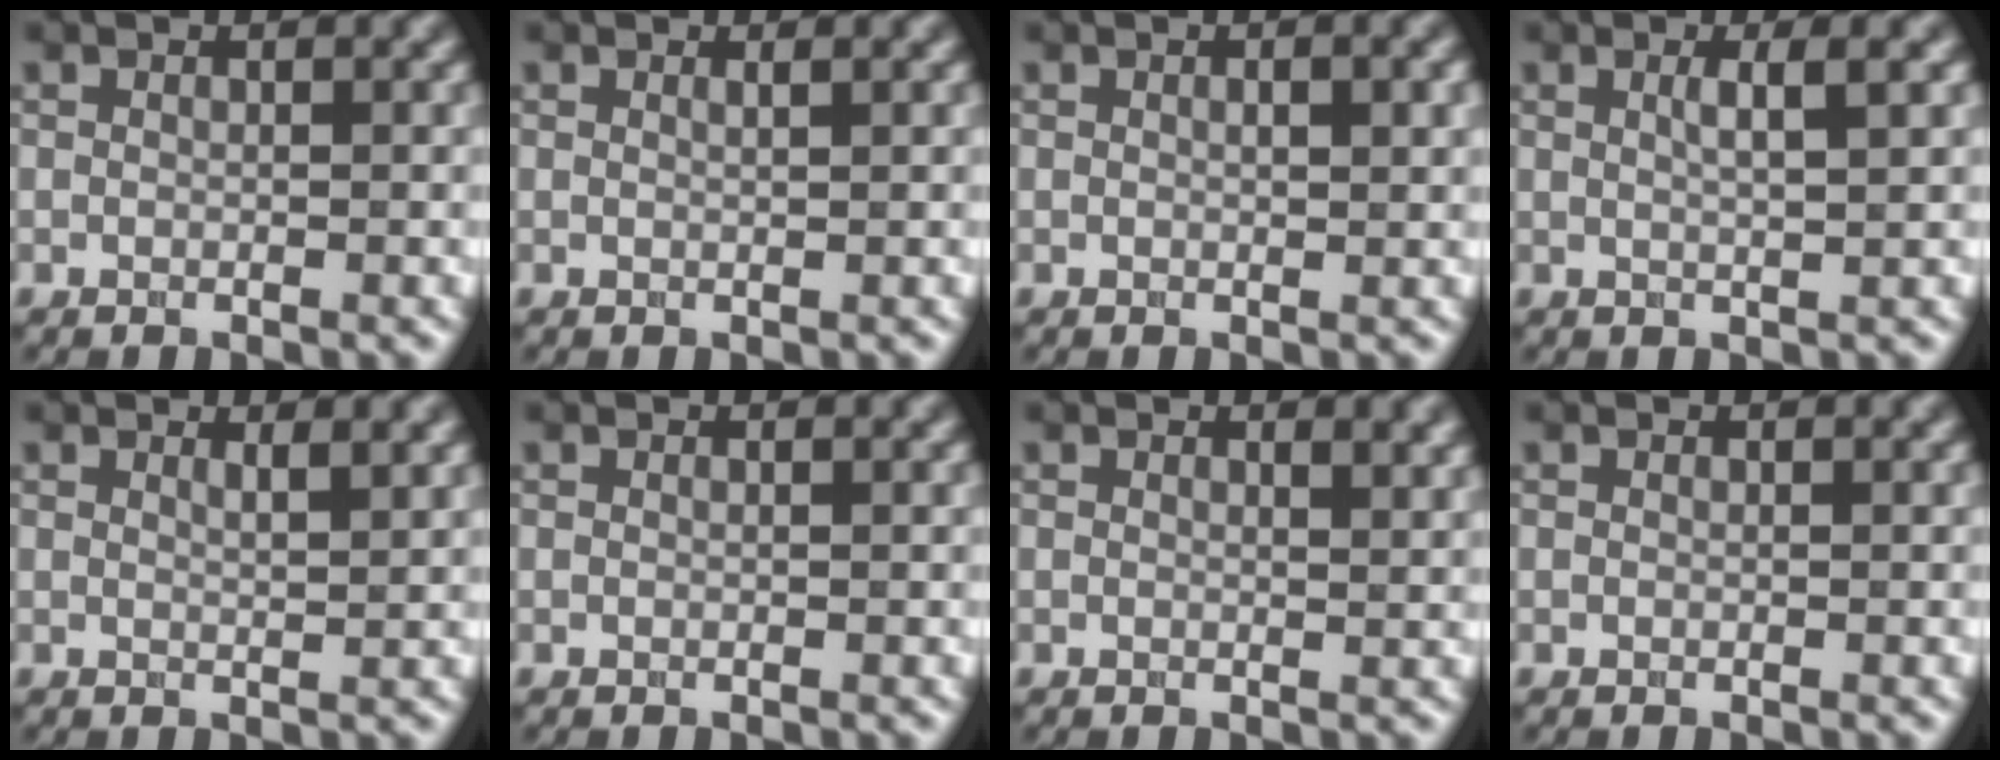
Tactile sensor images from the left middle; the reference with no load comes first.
{"total": 0.7, "force": [0.4, 0.2, 0.5], "torque": [-0.002, -0.001, 0.002]}
{"total": 1.7, "force": [0.4, 0.4, 1.6], "torque": [-0.023, 0.001, 0.007]}
{"total": 2.6, "force": [0.7, 0.7, 2.4], "torque": [-0.030, 0.005, 0.005]}
{"total": 1.6, "force": [1.0, 0.5, 1.1], "torque": [-0.009, 0.001, 0.013]}
{"total": 0.0}
{"total": 1.5, "force": [0.9, 0.5, 1.1], "torque": [-0.011, -0.001, 0.014]}
{"total": 0.0}